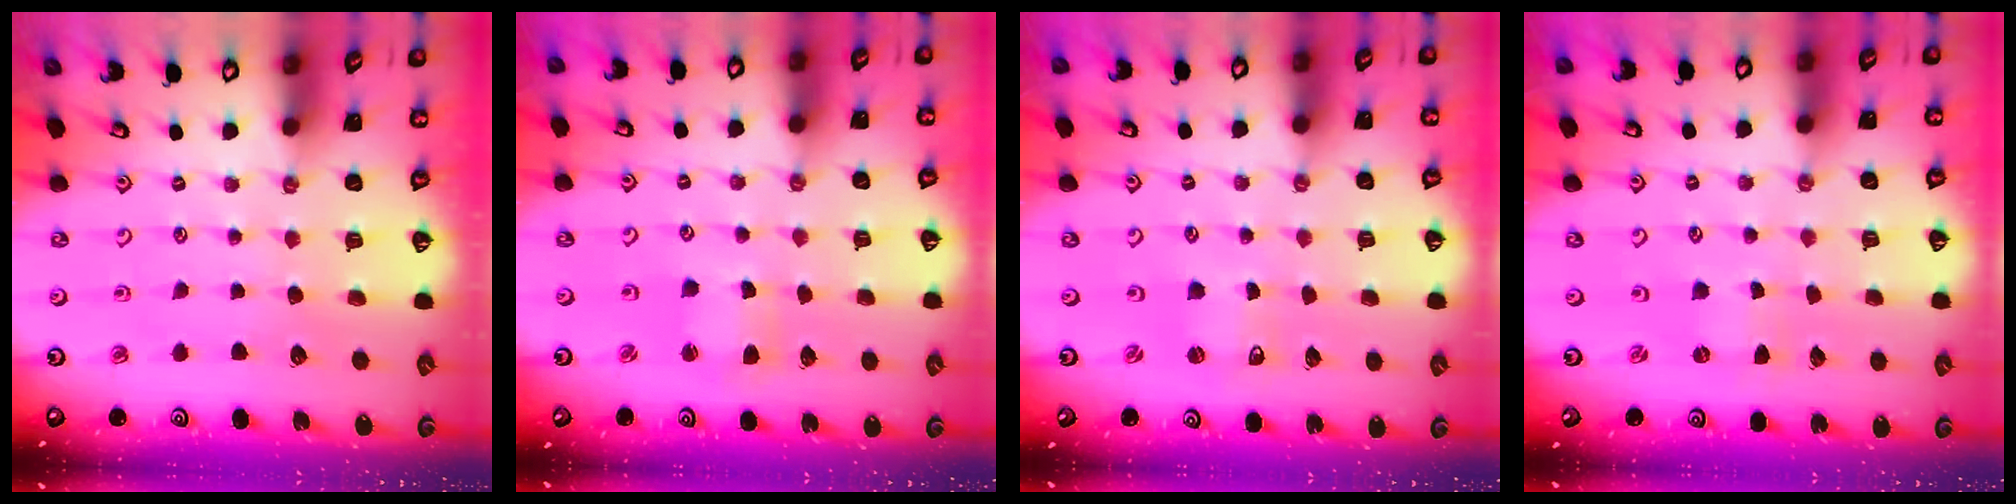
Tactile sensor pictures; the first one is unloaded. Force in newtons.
{"total": 3.3, "press": 3.3, "slide": 0.4}
{"total": 1.5, "press": 1.5, "slide": 0.1}
{"total": 0.0}